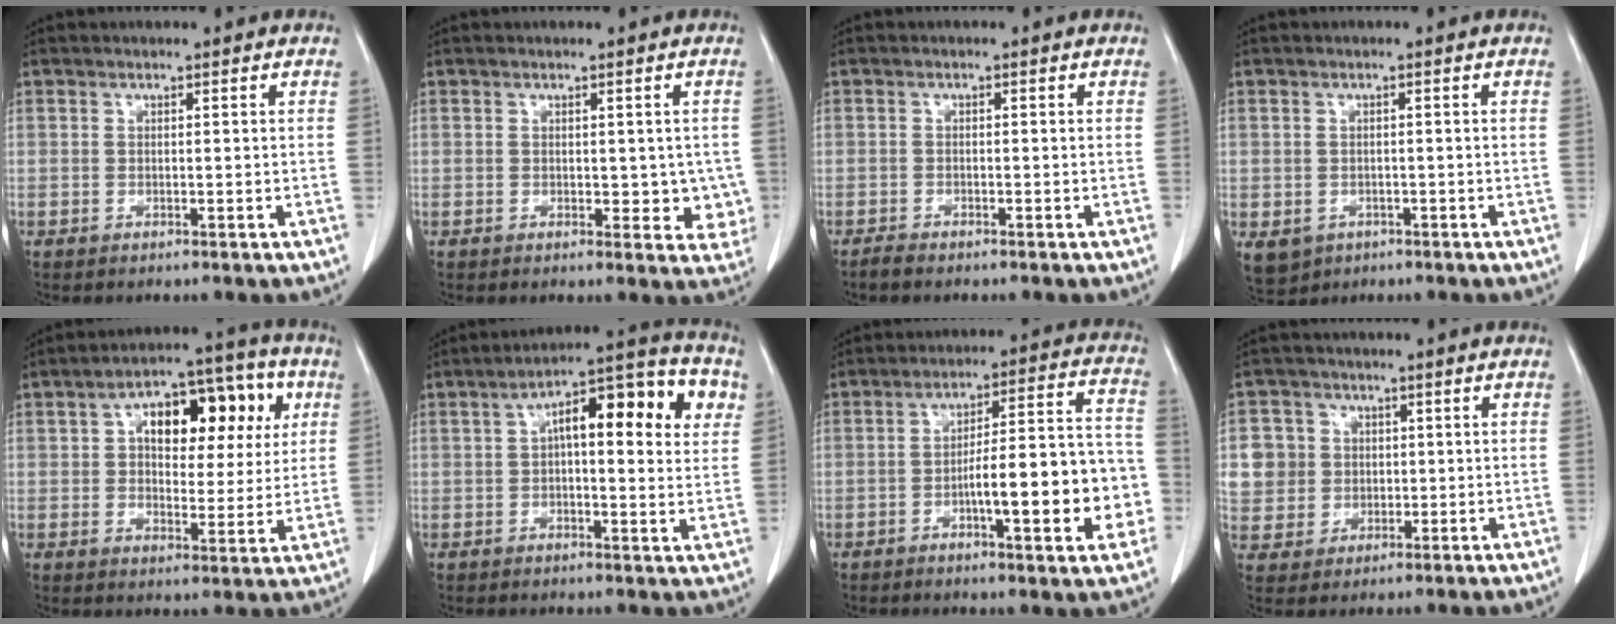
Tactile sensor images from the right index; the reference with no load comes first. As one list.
[{"total": 4.8, "force": [-0.1, 3.1, 3.7], "torque": [-0.023, 0.001, 0.004]}, {"total": 1.4, "force": [-1.3, 0.2, 0.6], "torque": [-0.020, -0.003, -0.024]}, {"total": 6.3, "force": [-2.8, 5.3, 1.9], "torque": [-0.045, -0.004, -0.032]}, {"total": 14.4, "force": [4.3, 7.4, 11.6], "torque": [-0.162, 0.044, 0.064]}, {"total": 16.0, "force": [4.5, 4.7, 14.6], "torque": [-0.205, 0.044, 0.059]}, {"total": 15.4, "force": [-4.1, 3.0, 14.5], "torque": [-0.205, 0.028, -0.055]}, {"total": 9.3, "force": [1.5, 9.1, 1.5], "torque": [-0.049, 0.032, 0.044]}]